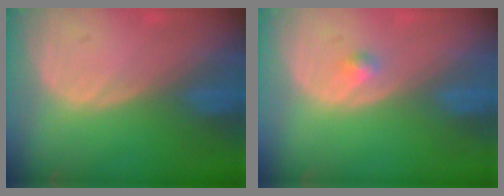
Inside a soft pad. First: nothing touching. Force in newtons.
{"total": 1.3, "press": 1.1, "slide": 0.7}